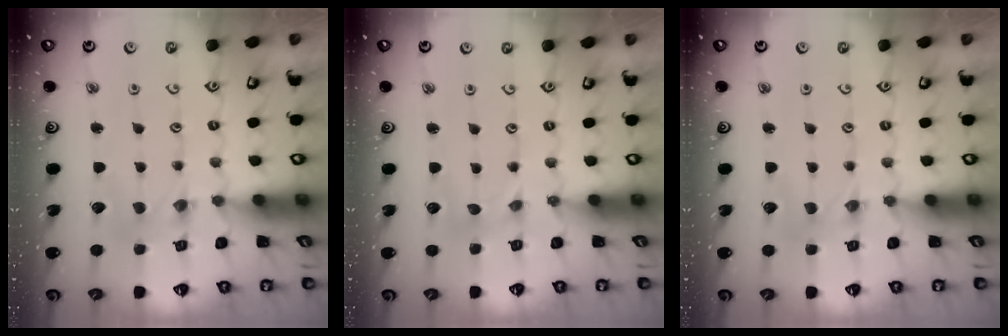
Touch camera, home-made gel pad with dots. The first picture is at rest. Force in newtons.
{"total": 0.0}
{"total": 0.0}